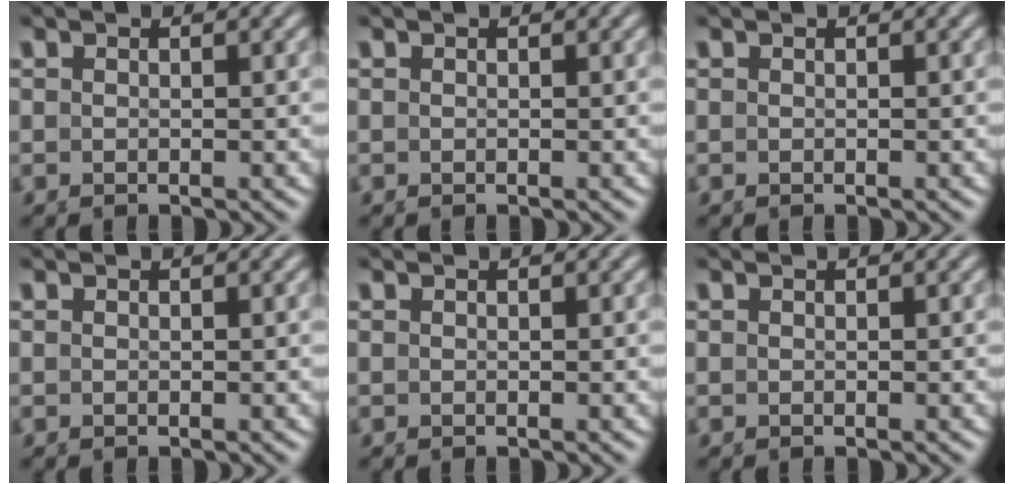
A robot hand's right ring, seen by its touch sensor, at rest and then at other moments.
{"total": 0.0}
{"total": 0.0}
{"total": 0.0}
{"total": 0.0}
{"total": 0.0}